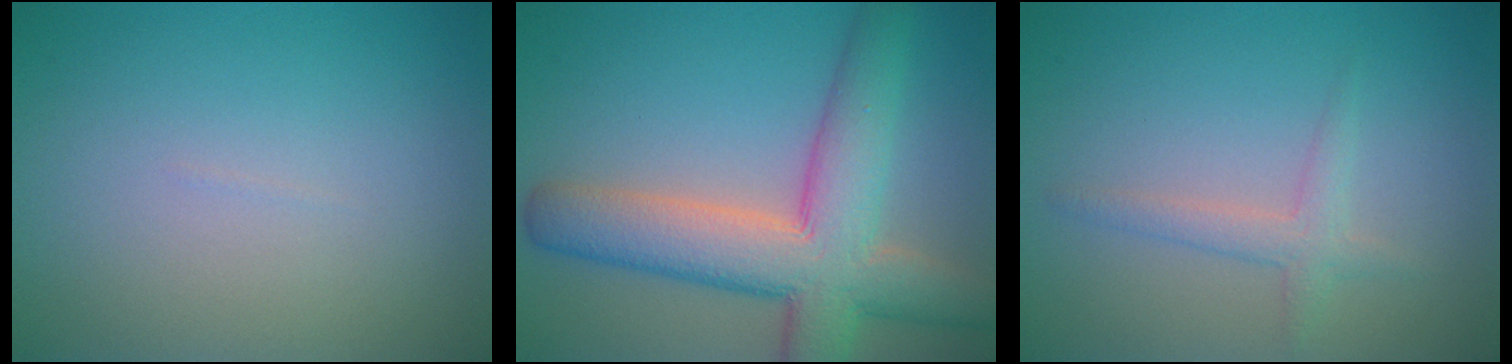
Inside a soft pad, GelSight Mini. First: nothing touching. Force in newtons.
{"total": 9.1, "press": 9.0, "slide": 0.7}
{"total": 1.2, "press": 1.2, "slide": 0.1}